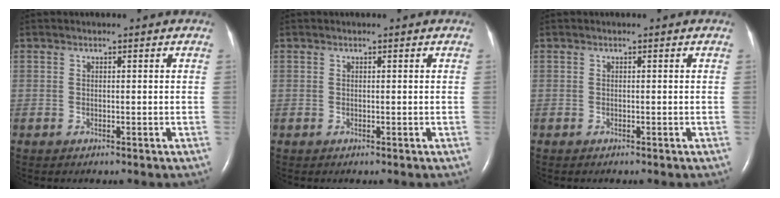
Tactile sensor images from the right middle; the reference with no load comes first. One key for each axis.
{"total": 0.0}
{"total": 0.0}